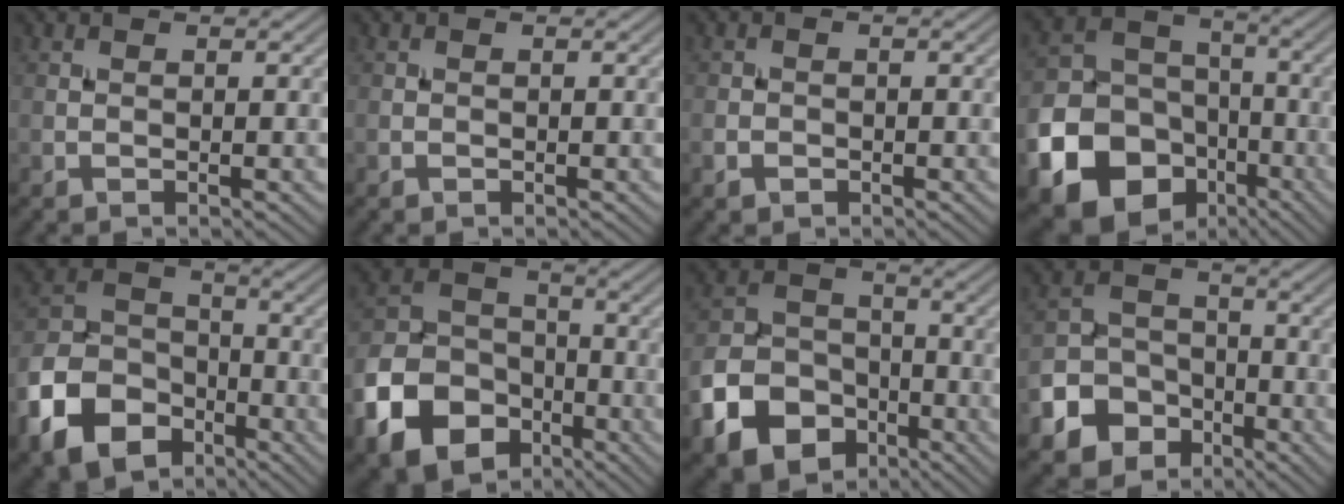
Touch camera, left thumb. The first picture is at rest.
{"total": 0.0}
{"total": 1.5, "force": [-0.8, 1.1, 0.5], "torque": [-0.009, -0.002, -0.019]}
{"total": 19.3, "force": [-9.1, 15.1, 8.0], "torque": [-0.199, -0.067, -0.169]}
{"total": 13.0, "force": [-7.0, 8.7, 6.7], "torque": [-0.181, -0.027, -0.148]}
{"total": 14.3, "force": [-7.1, 10.1, 7.1], "torque": [-0.201, -0.038, -0.137]}
{"total": 12.0, "force": [-6.3, 8.4, 5.8], "torque": [-0.152, -0.035, -0.122]}
{"total": 8.8, "force": [-4.7, 6.7, 3.2], "torque": [-0.080, -0.019, -0.106]}